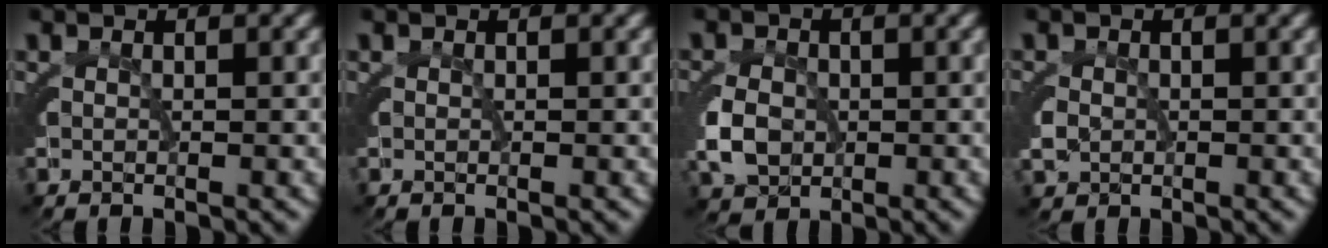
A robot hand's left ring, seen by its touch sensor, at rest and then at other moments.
{"total": 0.0}
{"total": 2.7, "force": [-0.6, 2.1, 1.6], "torque": [-0.037, -0.007, -0.006]}
{"total": 1.1, "force": [-0.4, 0.9, 0.6], "torque": [-0.019, -0.005, -0.004]}